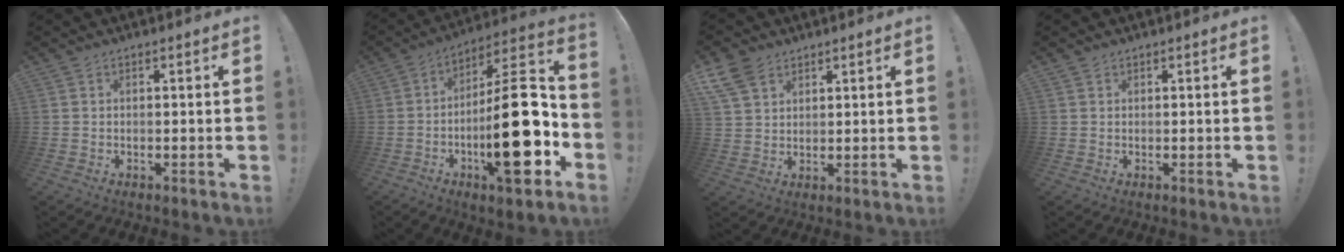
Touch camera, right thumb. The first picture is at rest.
{"total": 24.6, "force": [-6.1, 7.6, 22.6], "torque": [-0.351, 0.035, -0.093]}
{"total": 8.1, "force": [5.3, 5.0, 3.7], "torque": [-0.075, -0.021, 0.106]}
{"total": 0.6, "force": [0.5, 0.3, 0.0], "torque": [0.009, -0.004, 0.009]}